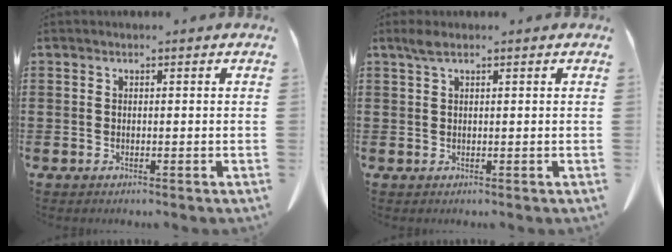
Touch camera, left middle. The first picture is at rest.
{"total": 1.8, "force": [0.9, 0.4, 1.4], "torque": [-0.031, 0.001, 0.018]}